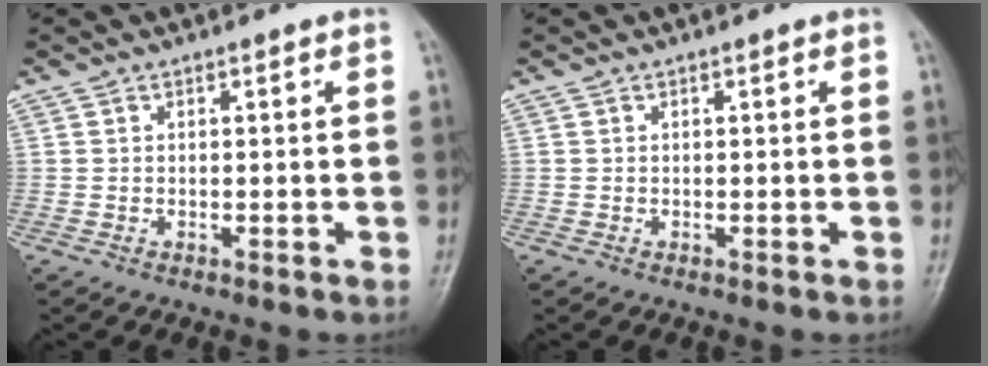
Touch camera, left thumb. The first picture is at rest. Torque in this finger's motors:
{"motor_torque": [1.41, 0.79, 0.09, 0.05, 0.00]}